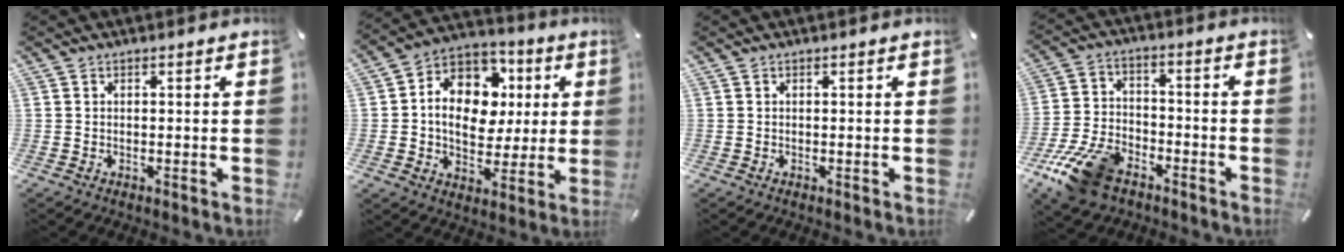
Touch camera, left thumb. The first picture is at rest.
{"total": 12.9, "force": [0.7, 10.8, 7.1], "torque": [-0.129, 0.002, 0.017]}
{"total": 0.0}
{"total": 13.4, "force": [-8.5, 7.6, 7.0], "torque": [-0.134, 0.049, -0.149]}